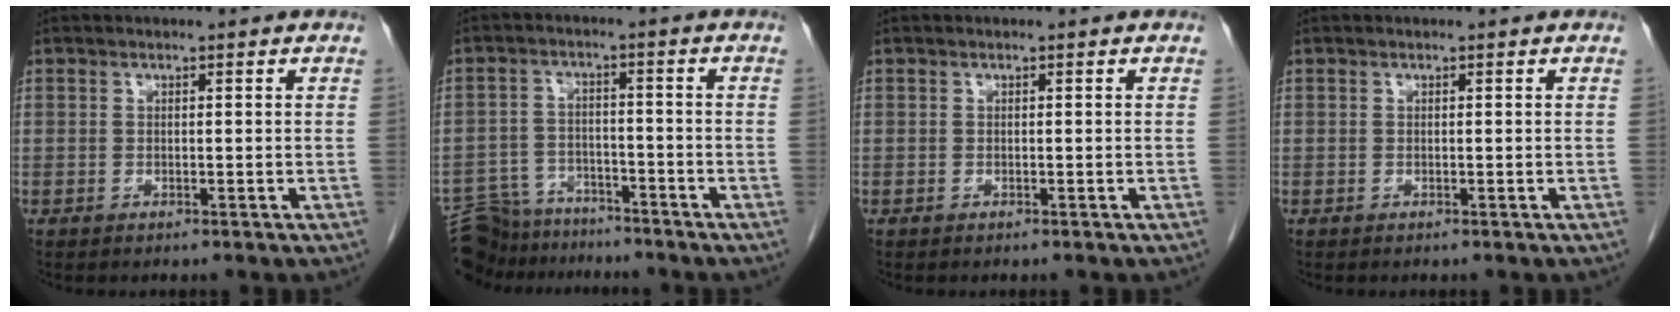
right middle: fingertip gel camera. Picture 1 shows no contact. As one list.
[{"total": 10.3, "force": [-9.4, 4.0, 1.3], "torque": [-0.030, 0.012, -0.149]}, {"total": 0.0}, {"total": 0.0}]